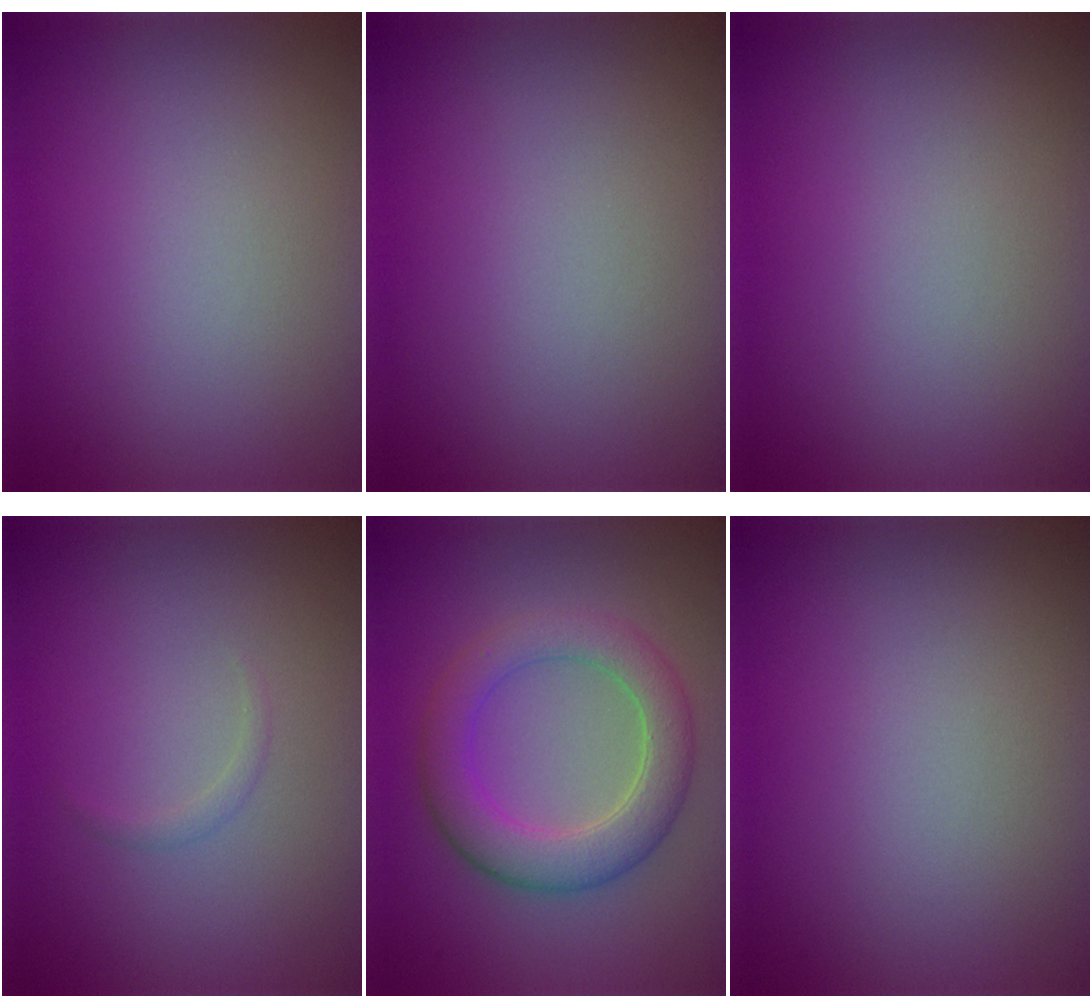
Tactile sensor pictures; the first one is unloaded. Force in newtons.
{"total": 0.0}
{"total": 0.0}
{"total": 0.6, "press": 0.6, "slide": 0.0}
{"total": 5.4, "press": 5.4, "slide": 0.2}
{"total": 0.0}